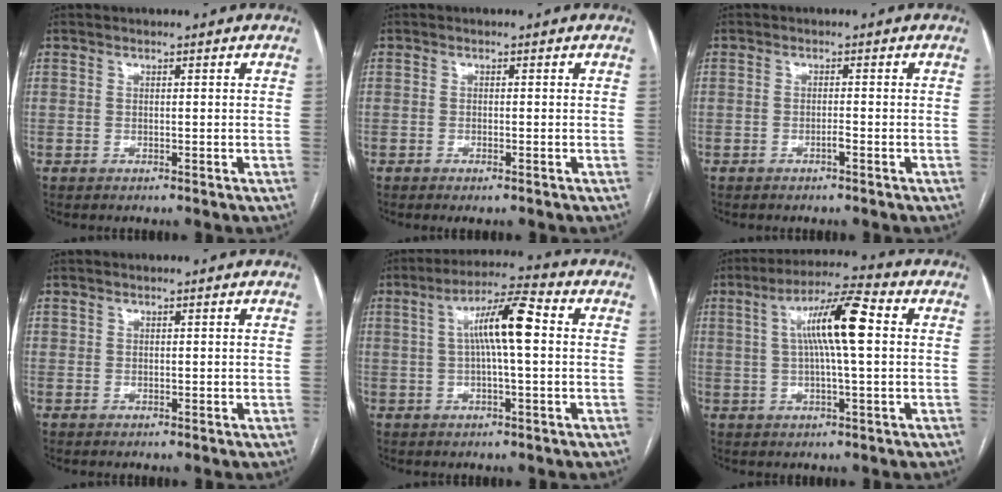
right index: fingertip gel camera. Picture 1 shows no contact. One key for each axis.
{"total": 0.9, "fx": -0.5, "fy": 0.2, "fz": 0.8, "tx": -0.013, "ty": -0.003, "tz": -0.006}
{"total": 0.9, "fx": -0.6, "fy": 0.0, "fz": 0.7, "tx": -0.015, "ty": 0.001, "tz": -0.010}
{"total": 0.7, "fx": 0.4, "fy": 0.6, "fz": 0.2, "tx": 0.006, "ty": -0.001, "tz": 0.005}
{"total": 9.4, "fx": 1.4, "fy": 1.1, "fz": 9.3, "tx": -0.168, "ty": 0.023, "tz": 0.019}
{"total": 10.9, "fx": 2.0, "fy": 1.0, "fz": 10.7, "tx": -0.192, "ty": 0.019, "tz": 0.031}